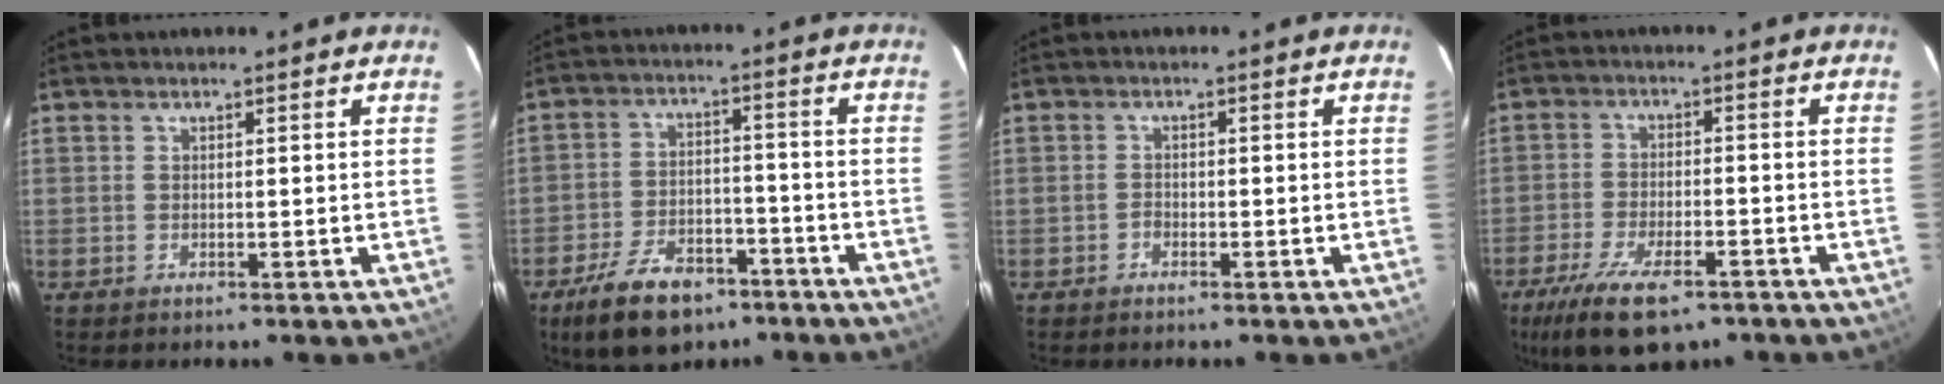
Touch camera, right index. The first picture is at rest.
{"total": 13.2, "force": [-8.8, 6.9, 7.0], "torque": [-0.155, 0.005, -0.141]}
{"total": 0.8, "force": [-0.7, 0.4, 0.1], "torque": [0.000, 0.002, -0.014]}
{"total": 14.1, "force": [-9.5, 5.5, 8.9], "torque": [-0.198, -0.033, -0.159]}